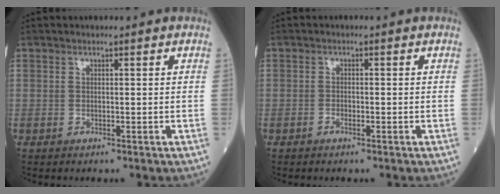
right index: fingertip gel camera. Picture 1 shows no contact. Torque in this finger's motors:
{"motor_torque": [-0.02, 0.01, -0.03, 0.00]}